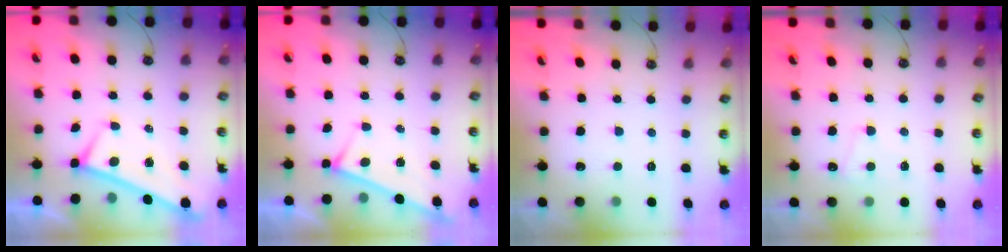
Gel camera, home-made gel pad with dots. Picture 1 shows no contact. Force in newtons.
{"total": 5.3, "press": 5.3, "slide": 0.2}
{"total": 0.0}
{"total": 0.9, "press": 0.8, "slide": 0.5}